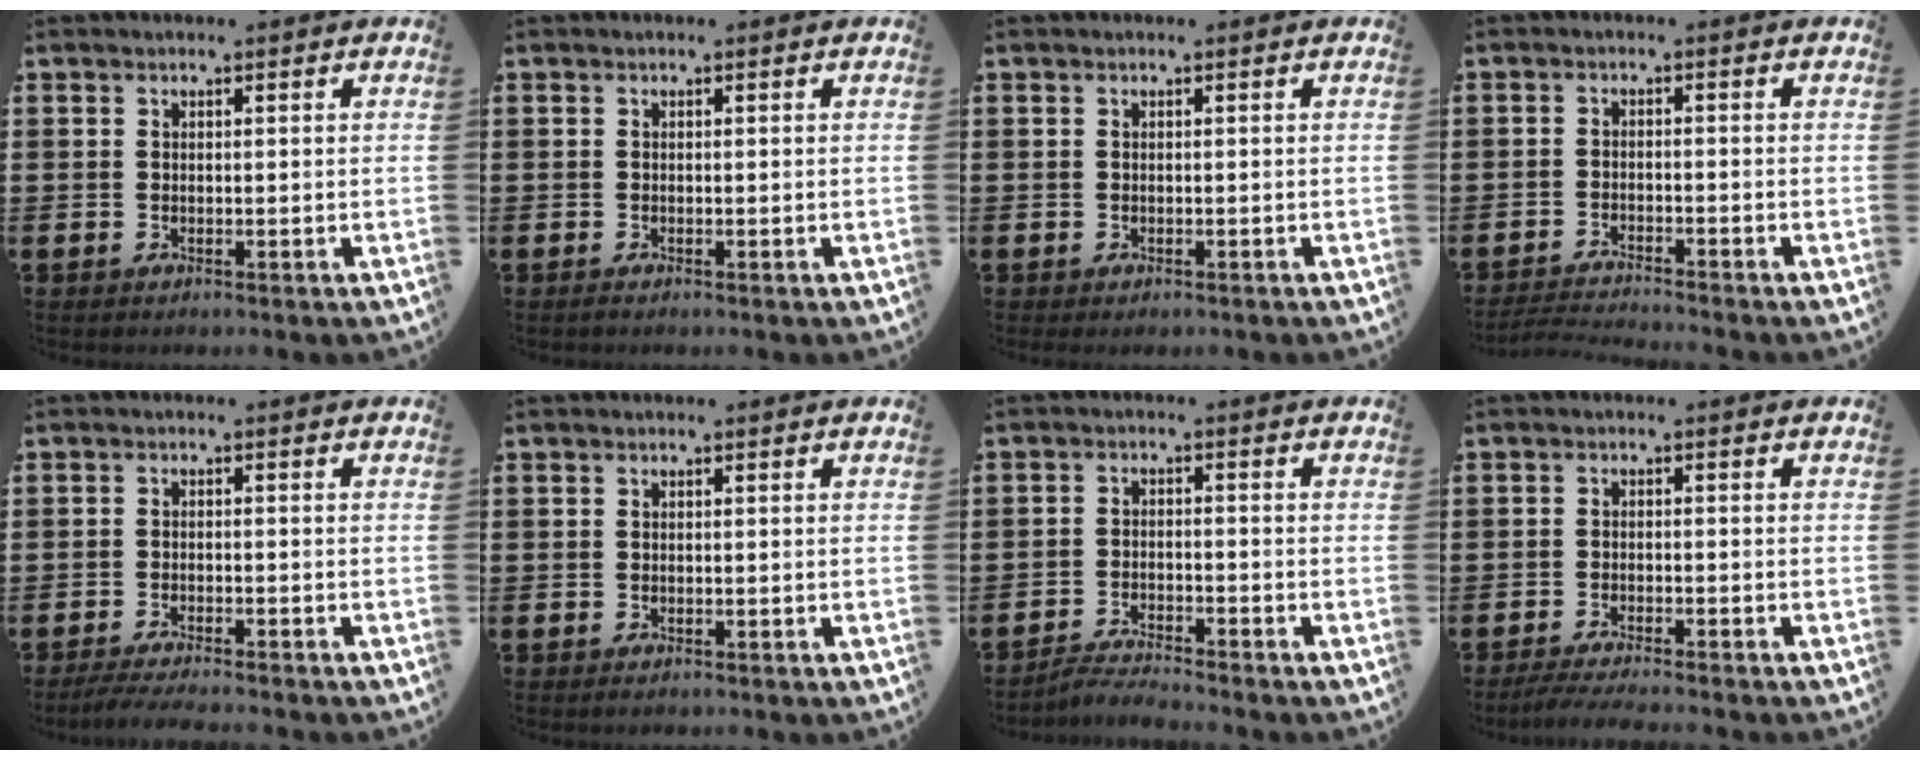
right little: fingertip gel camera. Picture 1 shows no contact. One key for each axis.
{"total": 0.0}
{"total": 0.0}
{"total": 2.1, "fx": -2.1, "fy": -0.2, "fz": 0.3, "tx": -0.005, "ty": 0.003, "tz": -0.043}
{"total": 2.2, "fx": -2.0, "fy": -0.1, "fz": 0.9, "tx": -0.014, "ty": 0.002, "tz": -0.038}
{"total": 0.0}
{"total": 2.7, "fx": -2.7, "fy": -0.1, "fz": 0.1, "tx": -0.005, "ty": 0.003, "tz": -0.058}
{"total": 2.3, "fx": -2.0, "fy": -0.1, "fz": 1.0, "tx": -0.015, "ty": 0.002, "tz": -0.039}